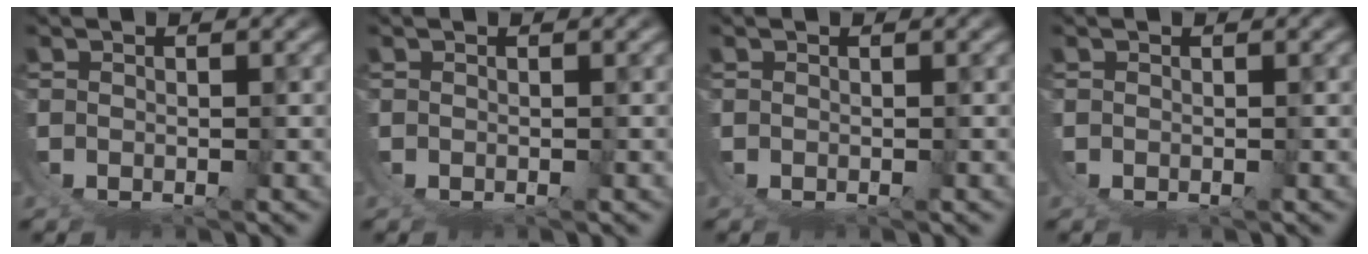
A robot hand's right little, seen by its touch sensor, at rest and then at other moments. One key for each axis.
{"total": 0.0}
{"total": 0.0}
{"total": 0.0}